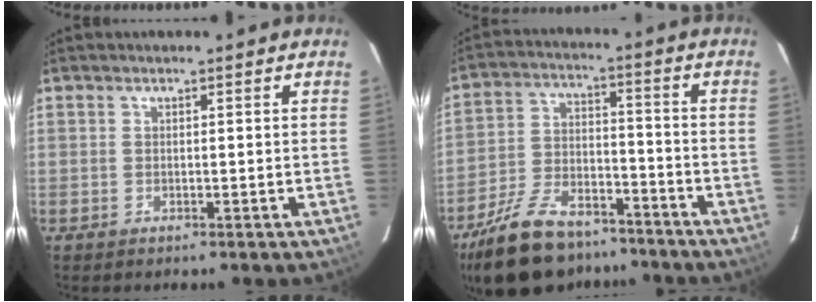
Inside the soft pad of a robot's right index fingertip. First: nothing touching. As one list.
[{"total": 20.3, "force": [-15.7, 8.6, 9.4], "torque": [-0.202, -0.001, -0.250]}]